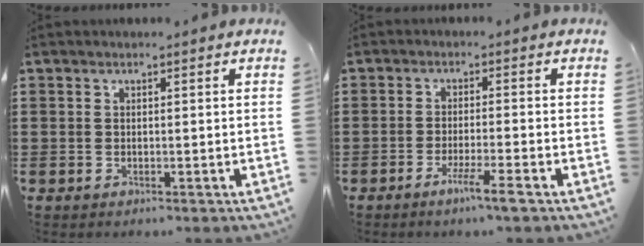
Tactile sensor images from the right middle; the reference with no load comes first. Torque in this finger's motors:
{"motor_torque": [1.96, -0.09, 0.10, 0.09]}